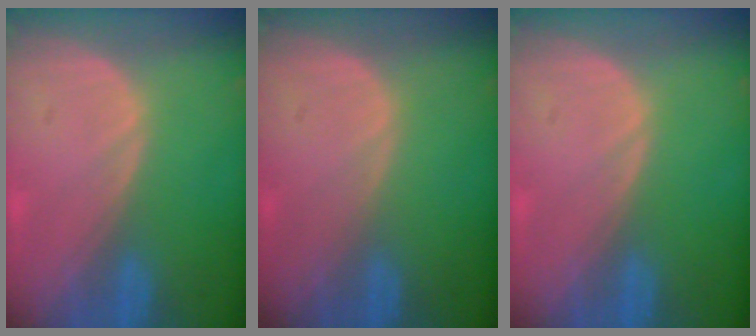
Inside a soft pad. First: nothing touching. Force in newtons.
{"total": 0.0}
{"total": 0.0}